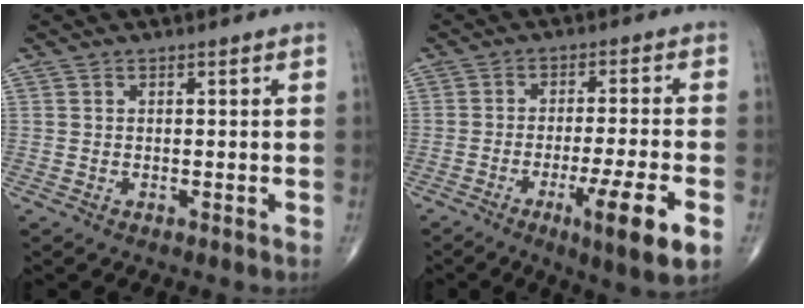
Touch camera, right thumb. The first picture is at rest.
{"total": 10.9, "force": [-4.6, 0.9, 9.8], "torque": [-0.162, 0.000, -0.070]}